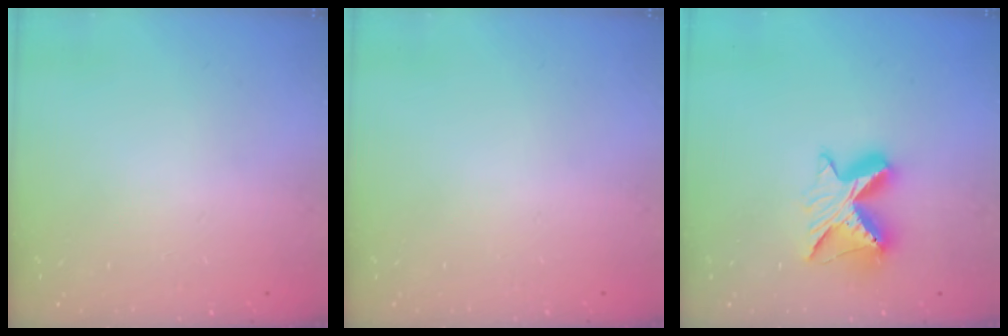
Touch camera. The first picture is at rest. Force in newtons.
{"total": 0.0}
{"total": 9.7, "press": 9.7, "slide": 0.8}